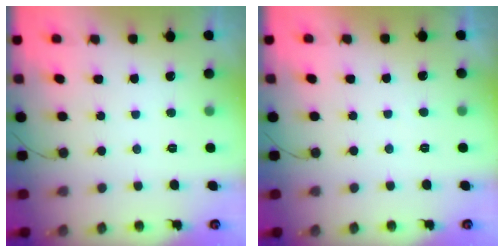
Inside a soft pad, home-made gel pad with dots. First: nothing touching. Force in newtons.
{"total": 0.9, "press": 0.8, "slide": 0.4}